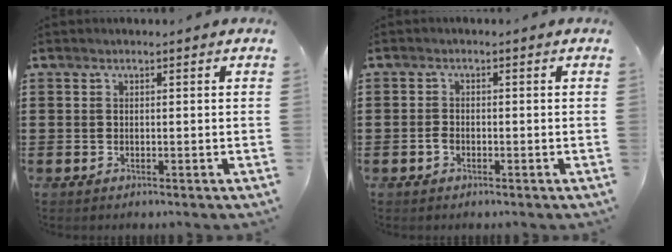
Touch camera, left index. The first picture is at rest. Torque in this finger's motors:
{"motor_torque": [0.31, 0.29, 0.13, 0.00]}